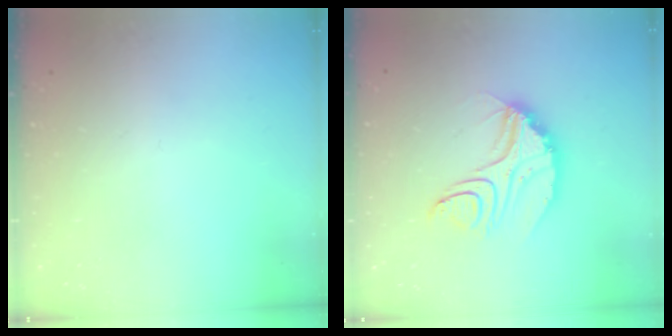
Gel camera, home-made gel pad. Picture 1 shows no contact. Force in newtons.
{"total": 10.4, "press": 10.4, "slide": 0.8}